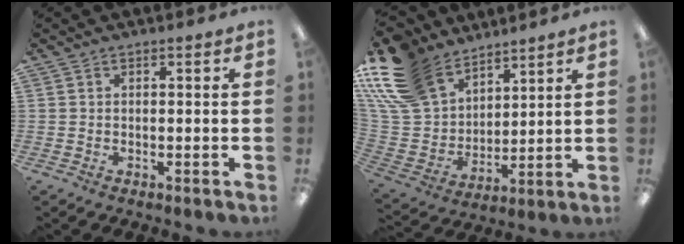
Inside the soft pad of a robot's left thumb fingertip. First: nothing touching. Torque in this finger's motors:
{"motor_torque": [0.57, 0.55, 1.37, -1.40, 0.20]}